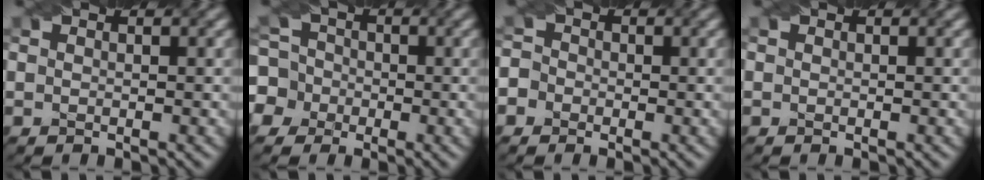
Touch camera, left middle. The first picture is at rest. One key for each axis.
{"total": 7.6, "fx": -2.5, "fy": 6.9, "fz": 1.8, "tx": -0.047, "ty": 0.005, "tz": -0.080}
{"total": 3.1, "fx": -1.3, "fy": 2.7, "fz": 0.6, "tx": 0.009, "ty": 0.017, "tz": -0.052}
{"total": 0.0}